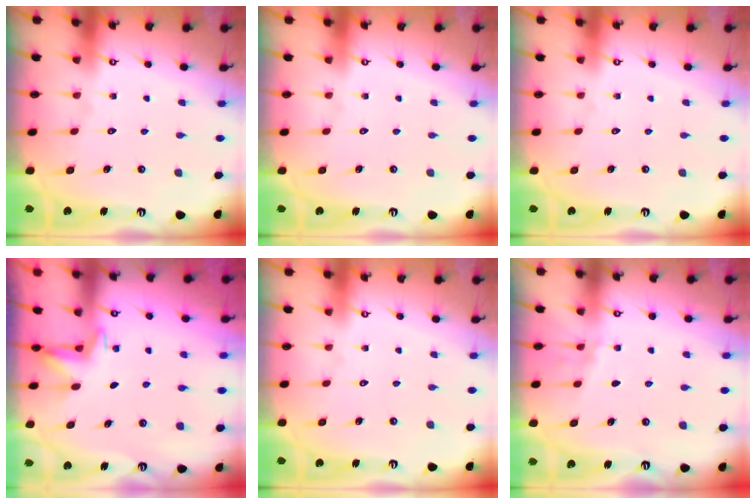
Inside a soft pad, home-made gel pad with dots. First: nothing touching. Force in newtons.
{"total": 0.0}
{"total": 0.0}
{"total": 2.1, "press": 1.8, "slide": 1.1}
{"total": 0.0}
{"total": 4.3, "press": 3.5, "slide": 2.5}